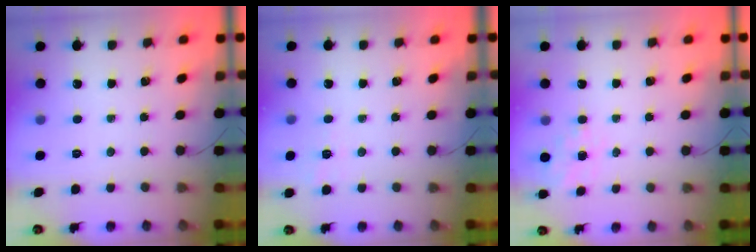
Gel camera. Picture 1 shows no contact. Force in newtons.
{"total": 2.7, "press": 2.3, "slide": 1.5}
{"total": 6.5, "press": 6.3, "slide": 1.5}